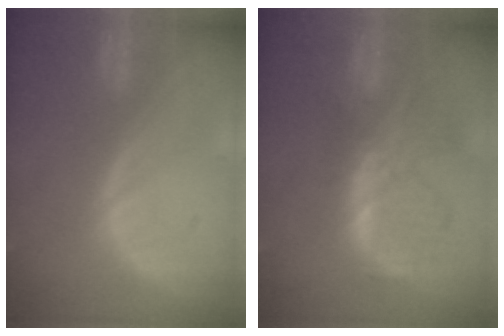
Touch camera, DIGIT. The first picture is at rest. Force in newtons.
{"total": 8.3, "press": 7.3, "slide": 4.0}